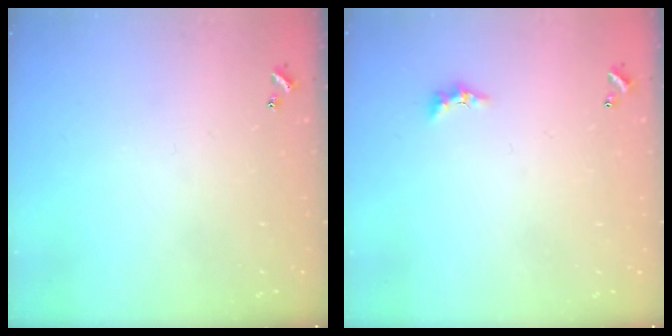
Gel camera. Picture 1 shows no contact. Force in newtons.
{"total": 2.2, "press": 2.2, "slide": 0.6}